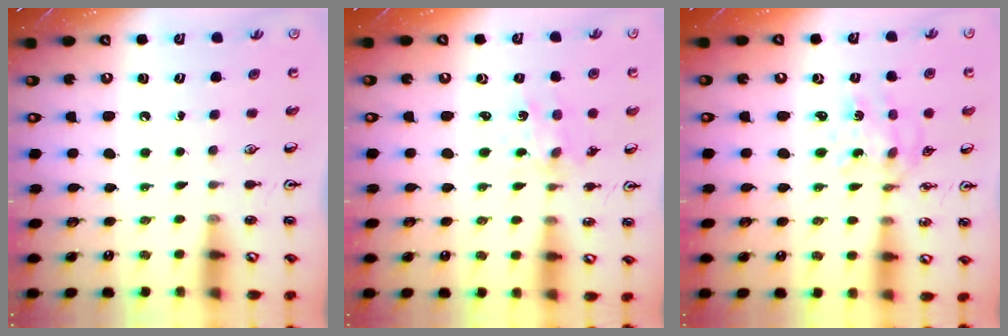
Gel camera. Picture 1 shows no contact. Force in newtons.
{"total": 1.1, "press": 1.1, "slide": 0.3}
{"total": 2.9, "press": 2.7, "slide": 1.0}